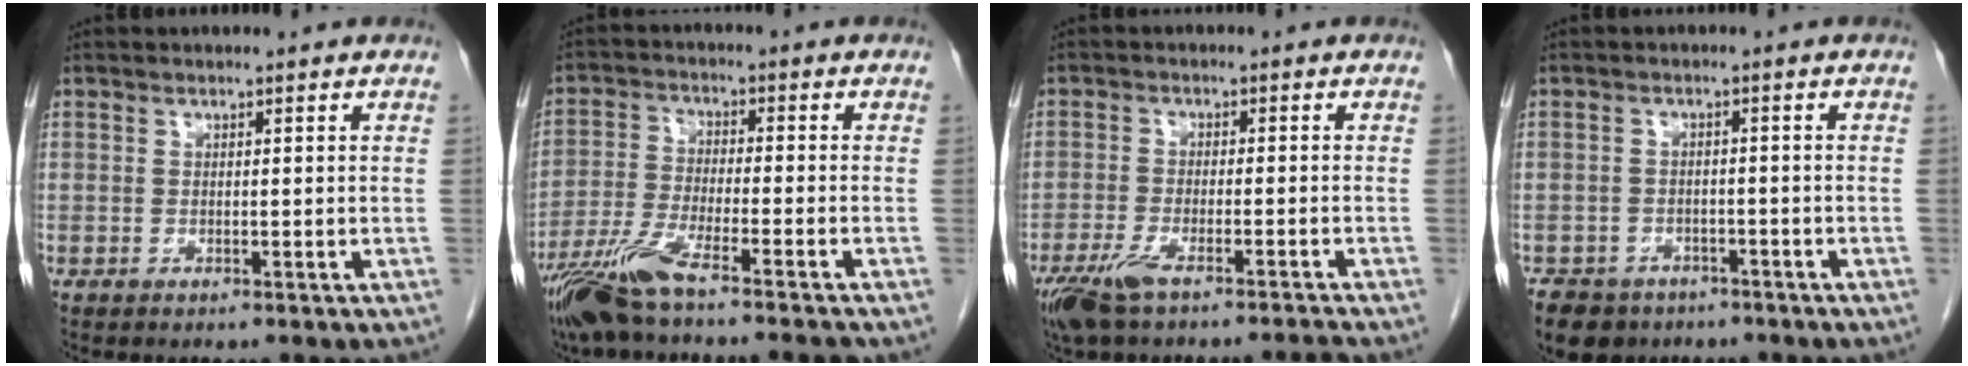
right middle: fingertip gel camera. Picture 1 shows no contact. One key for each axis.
{"total": 10.7, "fx": -8.3, "fy": -0.3, "fz": 6.8, "tx": -0.127, "ty": -0.030, "tz": -0.147}
{"total": 7.7, "fx": -6.3, "fy": 0.1, "fz": 4.4, "tx": -0.079, "ty": -0.016, "tz": -0.111}
{"total": 7.4, "fx": -5.3, "fy": 4.9, "fz": 1.7, "tx": -0.035, "ty": 0.002, "tz": -0.078}